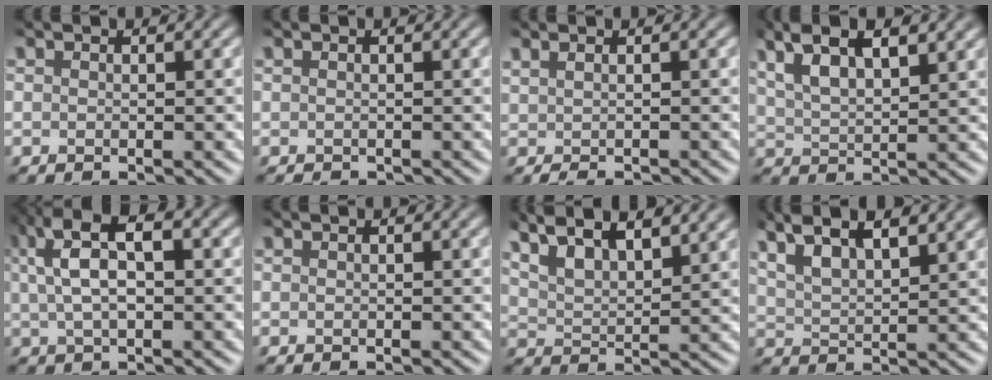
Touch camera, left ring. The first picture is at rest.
{"total": 0.0}
{"total": 1.0, "force": [0.0, 0.2, 1.0], "torque": [-0.017, 0.000, 0.005]}
{"total": 6.3, "force": [3.7, 2.3, 4.6], "torque": [-0.092, 0.022, 0.061]}
{"total": 6.8, "force": [2.0, 2.9, 5.9], "torque": [-0.110, 0.022, 0.031]}
{"total": 0.0}
{"total": 9.1, "force": [6.3, 3.4, 5.6], "torque": [-0.107, 0.037, 0.092]}
{"total": 7.6, "force": [5.0, 2.7, 5.0], "torque": [-0.095, 0.030, 0.070]}